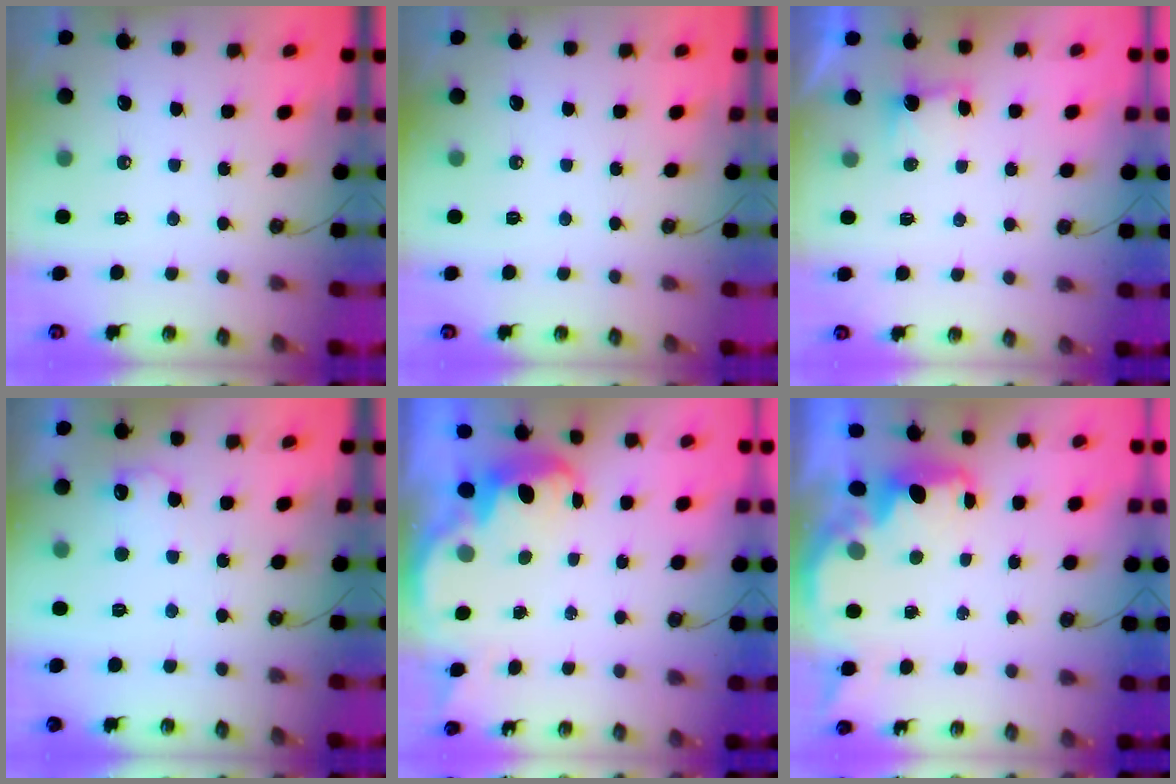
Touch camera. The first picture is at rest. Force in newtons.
{"total": 0.0}
{"total": 2.4, "press": 2.3, "slide": 0.9}
{"total": 7.4, "press": 7.4, "slide": 0.5}
{"total": 2.5, "press": 2.4, "slide": 0.6}
{"total": 2.2, "press": 2.0, "slide": 0.7}